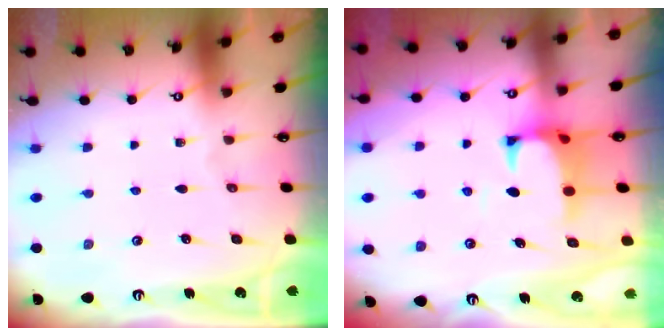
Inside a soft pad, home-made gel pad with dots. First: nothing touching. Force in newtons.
{"total": 1.3, "press": 0.8, "slide": 1.0}